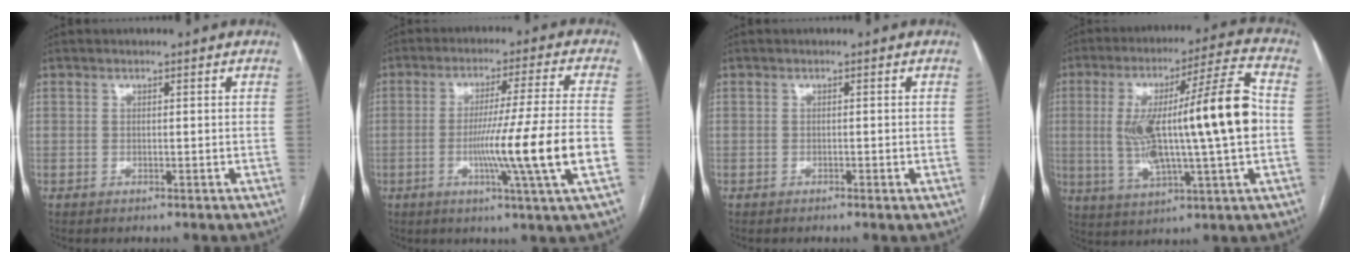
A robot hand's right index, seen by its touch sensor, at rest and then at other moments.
{"total": 14.1, "force": [-3.5, -2.5, 13.5], "torque": [-0.228, -0.020, -0.060]}
{"total": 0.6, "force": [-0.4, 0.0, 0.4], "torque": [-0.008, 0.000, -0.005]}
{"total": 19.2, "force": [0.2, 1.2, 19.2], "torque": [-0.336, 0.023, 0.001]}